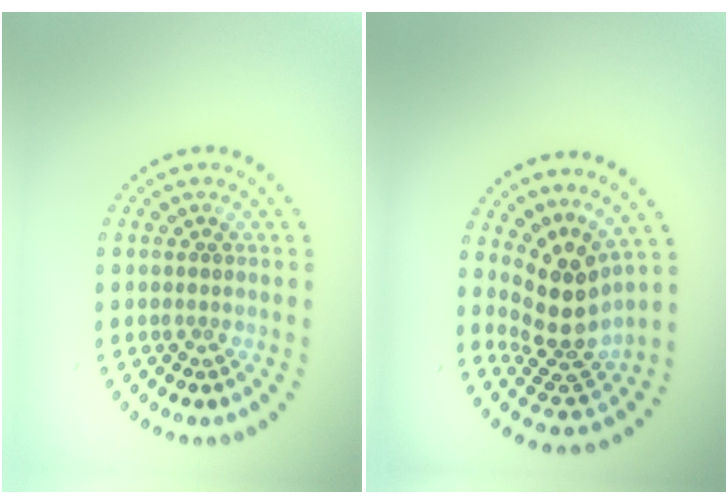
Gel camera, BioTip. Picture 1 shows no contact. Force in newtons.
{"total": 4.6, "press": 3.4, "slide": 3.1}